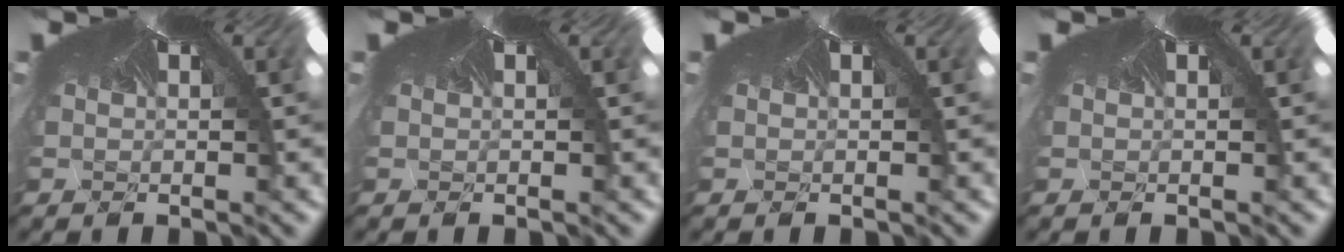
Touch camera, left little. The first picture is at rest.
{"total": 0.0}
{"total": 0.0}
{"total": 0.0}